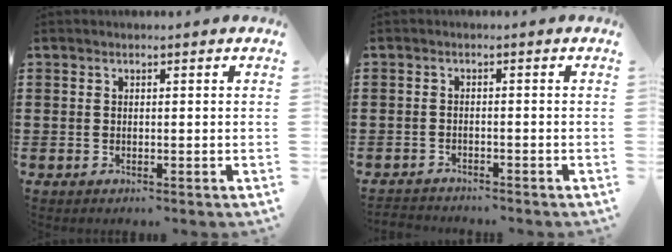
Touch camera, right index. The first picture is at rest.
{"total": 1.4, "force": [-1.4, 0.0, -0.4], "torque": [0.003, 0.005, -0.031]}